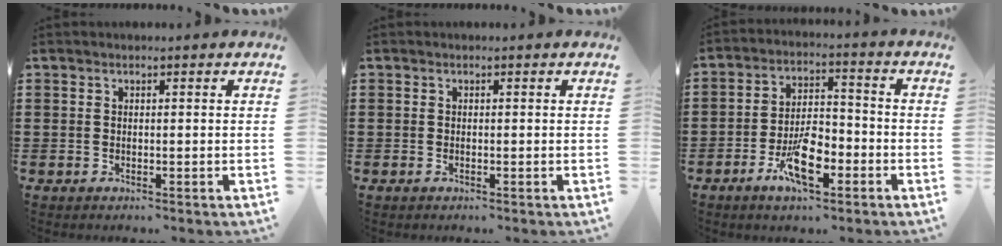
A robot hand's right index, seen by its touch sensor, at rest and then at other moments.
{"total": 0.0}
{"total": 9.0, "force": [-4.2, 3.7, 7.1], "torque": [-0.143, 0.002, -0.075]}